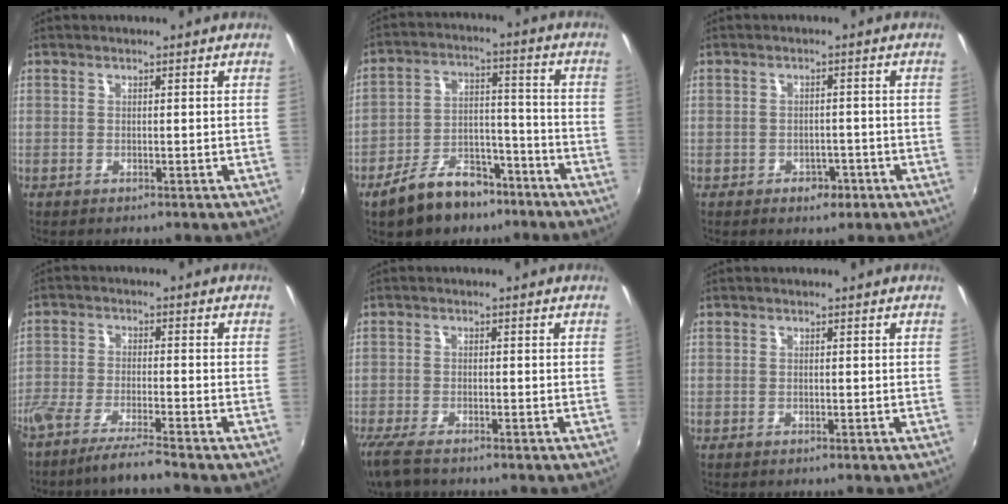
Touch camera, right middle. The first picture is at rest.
{"total": 12.8, "force": [-8.9, 7.1, 5.9], "torque": [-0.123, 0.019, -0.127]}
{"total": 3.3, "force": [-1.8, 2.4, 1.4], "torque": [-0.028, -0.001, -0.021]}
{"total": 7.5, "force": [-6.4, -0.4, 3.8], "torque": [-0.091, -0.019, -0.117]}
{"total": 7.1, "force": [-5.4, 2.0, 4.0], "torque": [-0.103, -0.032, -0.105]}
{"total": 0.0}